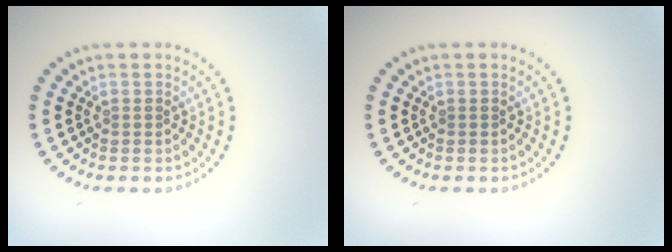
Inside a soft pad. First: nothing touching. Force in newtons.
{"total": 0.0}